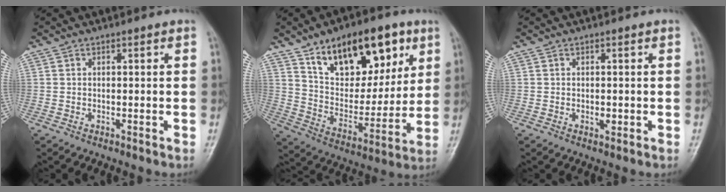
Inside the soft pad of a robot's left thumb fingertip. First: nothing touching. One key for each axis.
{"total": 21.6, "fx": 11.5, "fy": 11.4, "fz": 14.3, "tx": -0.166, "ty": -0.042, "tz": 0.194}
{"total": 1.4, "fx": -0.2, "fy": 0.9, "fz": 1.1, "tx": -0.013, "ty": -0.001, "tz": -0.002}